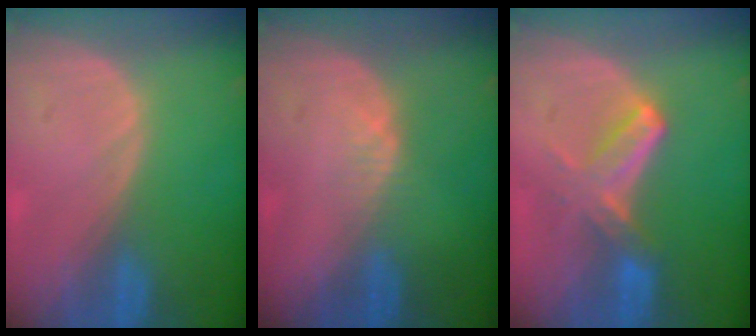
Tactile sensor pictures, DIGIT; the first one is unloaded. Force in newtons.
{"total": 1.7, "press": 1.5, "slide": 0.8}
{"total": 5.7, "press": 5.5, "slide": 1.4}